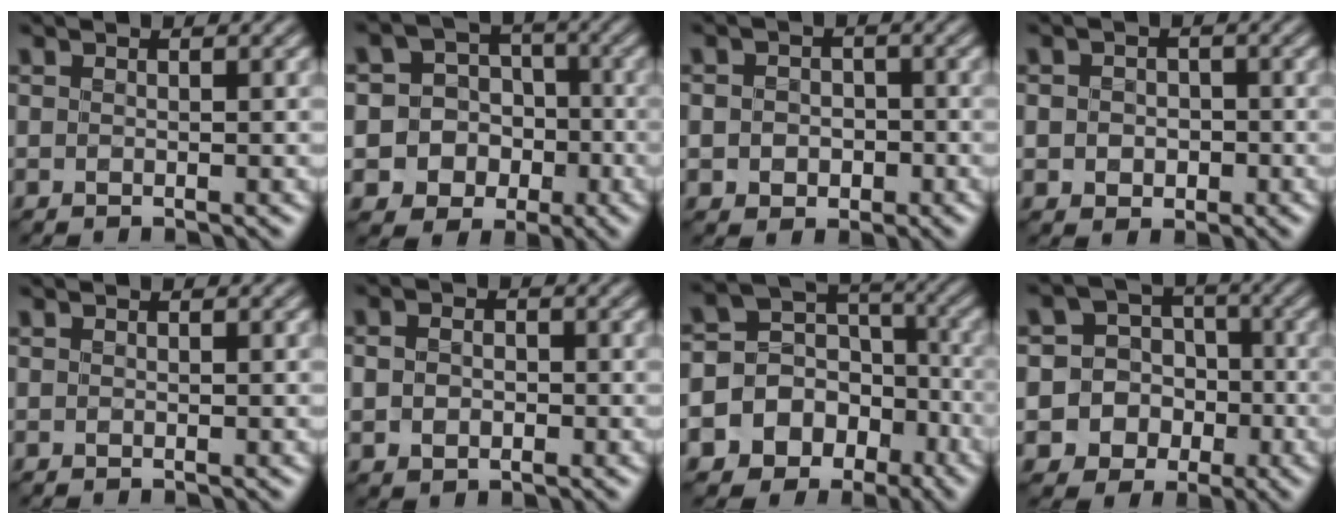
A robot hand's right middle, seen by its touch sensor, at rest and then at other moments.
{"total": 7.9, "force": [-2.7, 7.3, 1.7], "torque": [-0.024, 0.002, -0.059]}
{"total": 3.0, "force": [-0.5, 2.6, 1.4], "torque": [-0.004, -0.005, -0.014]}
{"total": 2.6, "force": [-0.4, 2.3, 1.3], "torque": [-0.008, -0.005, -0.010]}
{"total": 0.0}
{"total": 2.5, "force": [-0.2, 1.9, 1.5], "torque": [-0.028, -0.003, -0.002]}
{"total": 12.4, "force": [-6.3, 10.3, 3.0], "torque": [-0.069, -0.014, -0.112]}
{"total": 9.1, "force": [-3.1, 8.4, 1.7], "torque": [-0.036, -0.006, -0.069]}